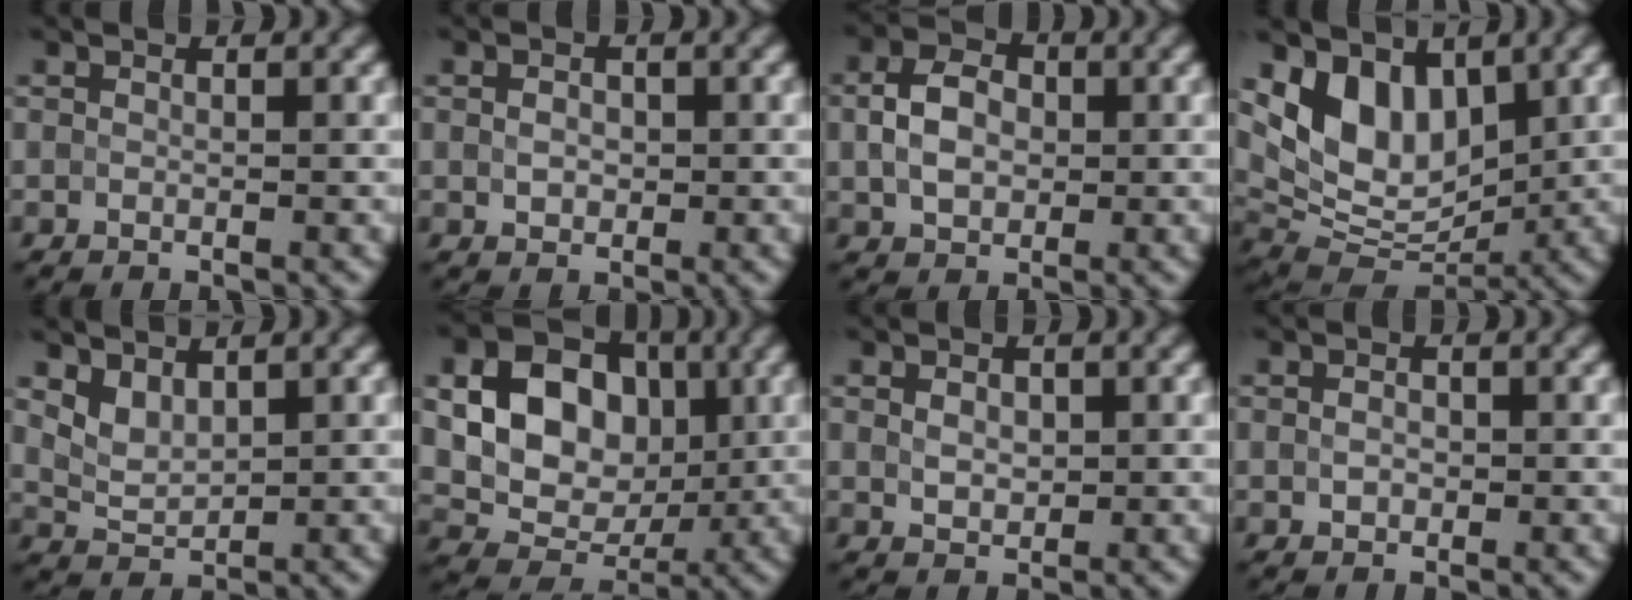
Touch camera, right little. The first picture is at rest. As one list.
[{"total": 1.7, "force": [0.1, 1.3, 1.1], "torque": [-0.025, 0.006, 0.000]}, {"total": 4.4, "force": [0.2, 3.2, 3.1], "torque": [-0.068, 0.008, -0.002]}, {"total": 7.0, "force": [2.7, 4.5, 4.6], "torque": [-0.083, -0.013, 0.043]}, {"total": 2.0, "force": [1.4, 1.1, 1.1], "torque": [-0.027, -0.004, 0.035]}, {"total": 13.3, "force": [2.3, 10.7, 7.6], "torque": [-0.160, 0.039, 0.036]}, {"total": 2.0, "force": [0.3, 1.4, 1.4], "torque": [-0.030, 0.003, 0.008]}, {"total": 1.3, "force": [0.0, 1.0, 0.9], "torque": [-0.020, 0.005, -0.003]}]